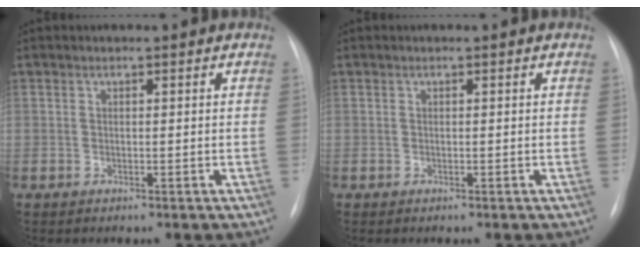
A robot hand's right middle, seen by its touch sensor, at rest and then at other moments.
{"total": 0.0}